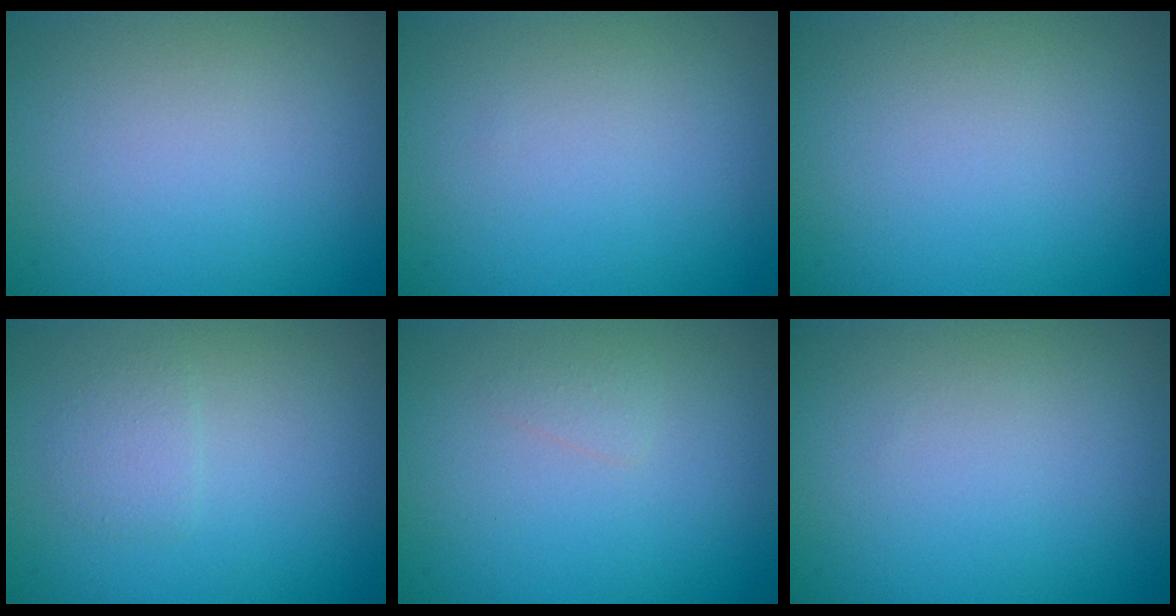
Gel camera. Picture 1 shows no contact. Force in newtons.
{"total": 0.0}
{"total": 0.0}
{"total": 1.3, "press": 1.3, "slide": 0.1}
{"total": 0.7, "press": 0.7, "slide": 0.0}
{"total": 0.0}